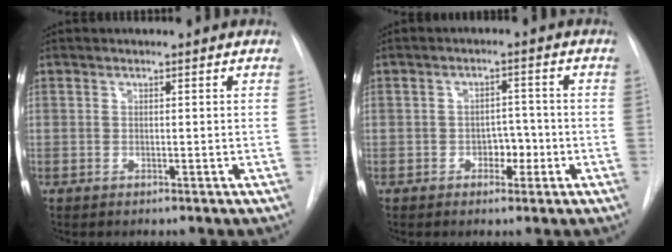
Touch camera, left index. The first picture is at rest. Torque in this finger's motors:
{"motor_torque": [-0.24, 0.09, 0.04, 0.00]}